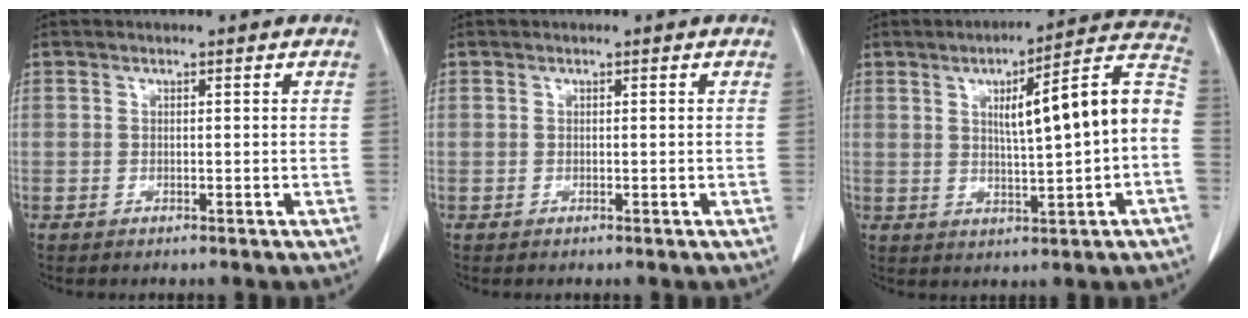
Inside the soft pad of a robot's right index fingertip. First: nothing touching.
{"total": 0.0}
{"total": 13.5, "force": [0.5, 1.1, 13.5], "torque": [-0.183, 0.033, 0.008]}